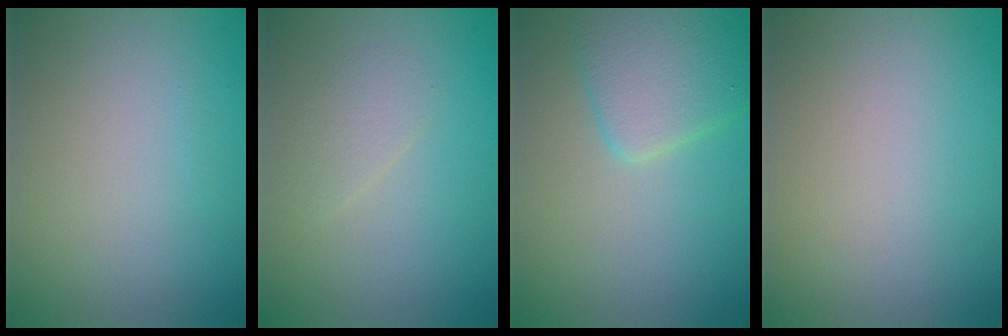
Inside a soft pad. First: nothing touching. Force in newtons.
{"total": 1.3, "press": 1.3, "slide": 0.1}
{"total": 3.7, "press": 3.7, "slide": 0.1}
{"total": 0.0}